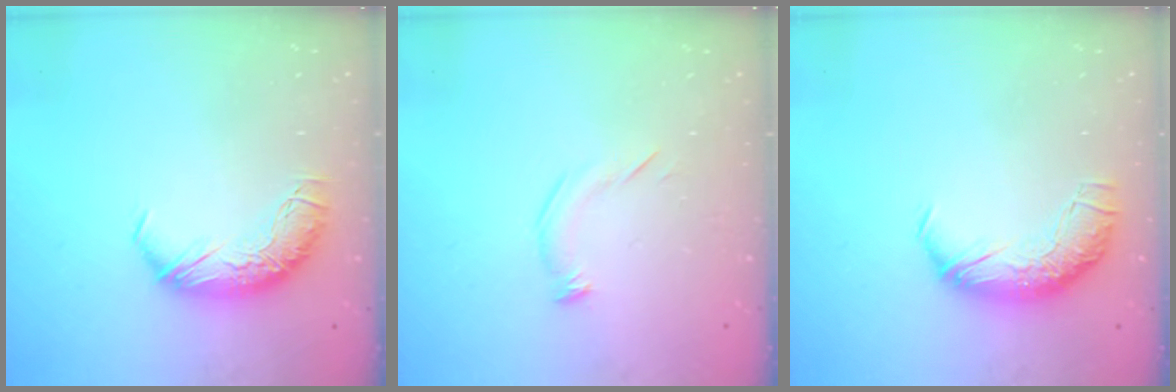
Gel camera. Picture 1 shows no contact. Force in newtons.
{"total": 4.7, "press": 4.6, "slide": 1.0}
{"total": 2.4, "press": 1.0, "slide": 2.2}